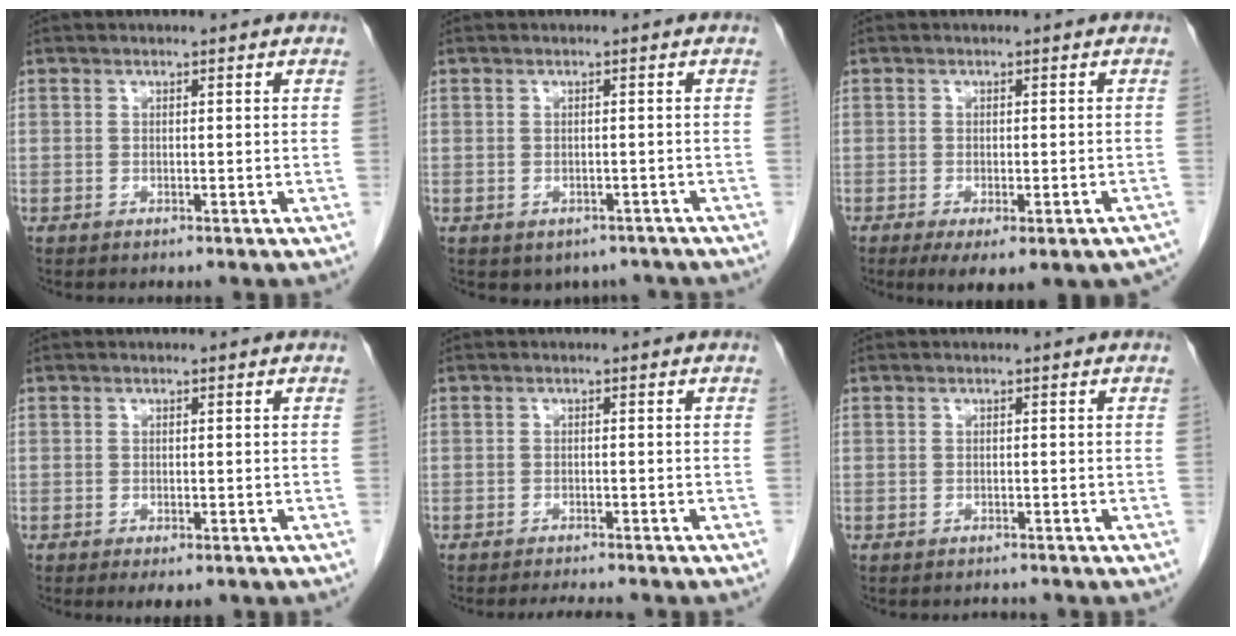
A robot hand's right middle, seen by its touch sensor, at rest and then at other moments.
{"total": 3.8, "force": [-2.9, 2.3, 0.7], "torque": [0.000, 0.007, -0.034]}
{"total": 9.8, "force": [-7.2, 3.2, 5.8], "torque": [-0.065, -0.006, -0.088]}
{"total": 2.1, "force": [-1.3, 0.8, 1.4], "torque": [-0.019, -0.005, -0.011]}
{"total": 3.8, "force": [-3.5, 0.2, 1.5], "torque": [-0.021, -0.010, -0.048]}
{"total": 0.7, "force": [-0.7, 0.1, -0.1], "torque": [-0.006, -0.005, -0.009]}